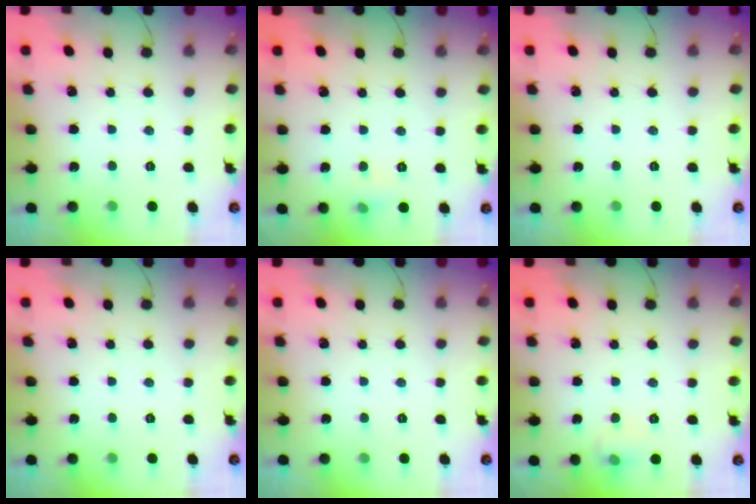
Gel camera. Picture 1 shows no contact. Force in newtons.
{"total": 3.7, "press": 3.6, "slide": 1.1}
{"total": 0.0}
{"total": 0.0}
{"total": 0.0}
{"total": 5.3, "press": 5.0, "slide": 1.8}